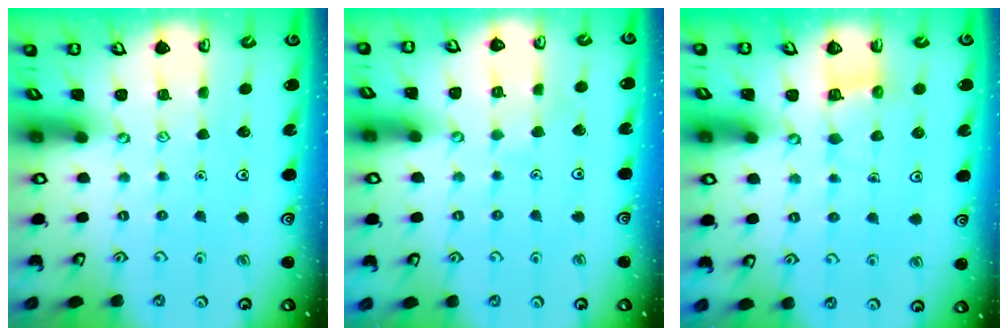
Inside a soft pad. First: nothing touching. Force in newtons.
{"total": 2.6, "press": 2.6, "slide": 0.1}
{"total": 4.6, "press": 4.6, "slide": 0.3}